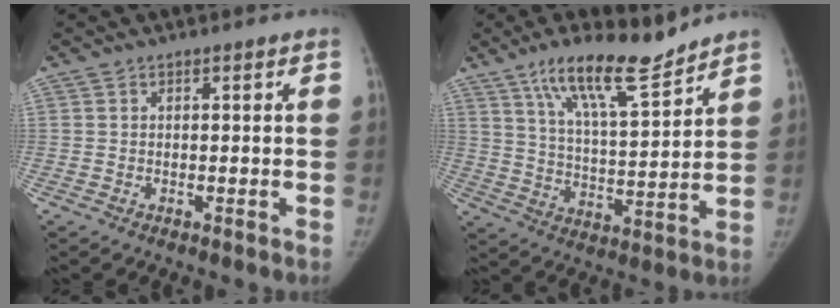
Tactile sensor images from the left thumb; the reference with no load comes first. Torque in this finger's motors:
{"motor_torque": [0.67, -0.15, 1.10, -1.08, 0.18]}